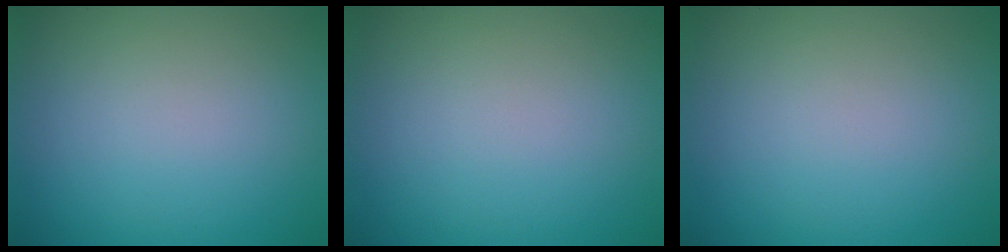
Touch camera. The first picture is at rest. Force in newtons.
{"total": 0.0}
{"total": 0.0}